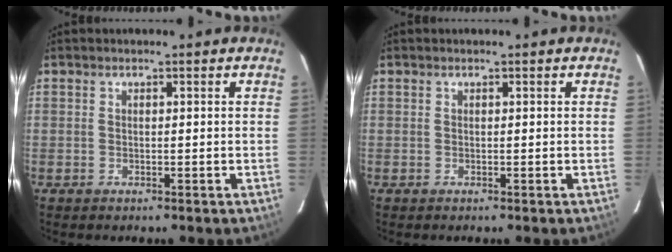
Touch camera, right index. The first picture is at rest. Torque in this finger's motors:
{"motor_torque": [0.89, 0.57, -0.01, 0.00]}